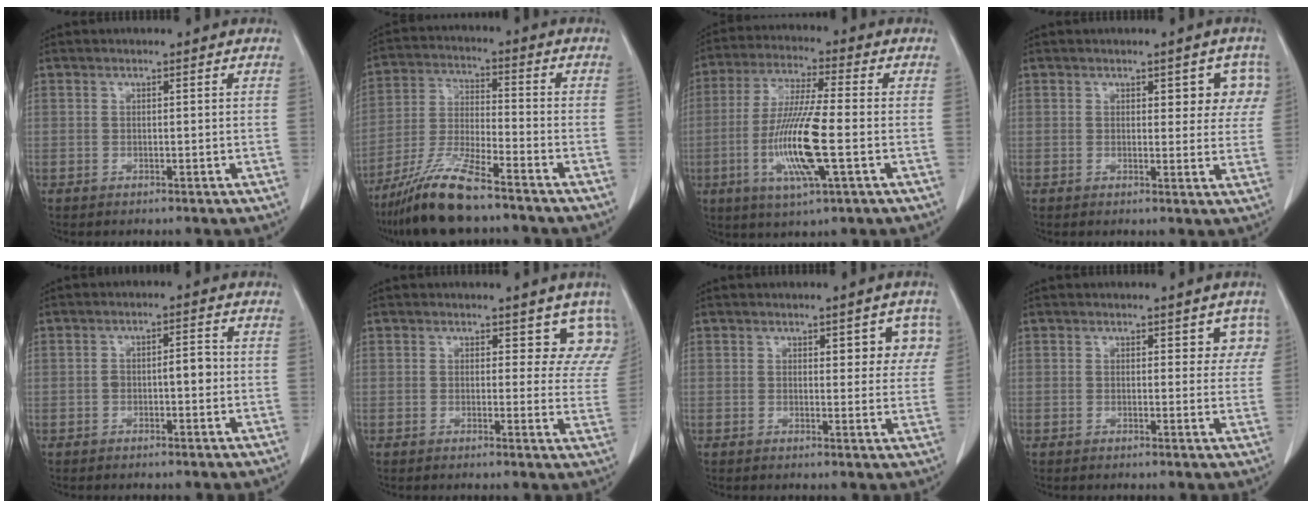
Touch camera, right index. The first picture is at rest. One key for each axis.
{"total": 11.1, "fx": -8.6, "fy": 1.0, "fz": 6.9, "tx": -0.145, "ty": -0.026, "tz": -0.164}
{"total": 13.0, "fx": -3.2, "fy": 0.8, "fz": 12.6, "tx": -0.255, "ty": -0.014, "tz": -0.064}
{"total": 5.0, "fx": 2.1, "fy": 2.7, "fz": 3.7, "tx": -0.019, "ty": 0.007, "tz": 0.019}
{"total": 4.0, "fx": -0.7, "fy": 1.8, "fz": 3.4, "tx": -0.055, "ty": 0.018, "tz": -0.012}
{"total": 6.6, "fx": 5.3, "fy": 3.5, "fz": 1.8, "tx": 0.015, "ty": -0.013, "tz": 0.032}
{"total": 5.2, "fx": 2.1, "fy": 2.5, "fz": 4.1, "tx": -0.029, "ty": 0.008, "tz": 0.022}
{"total": 3.6, "fx": 1.8, "fy": 2.2, "fz": 2.1, "tx": 0.002, "ty": 0.003, "tz": 0.014}